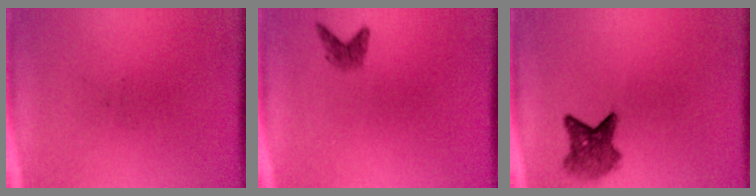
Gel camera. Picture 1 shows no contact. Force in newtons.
{"total": 1.5}
{"total": 4.5}